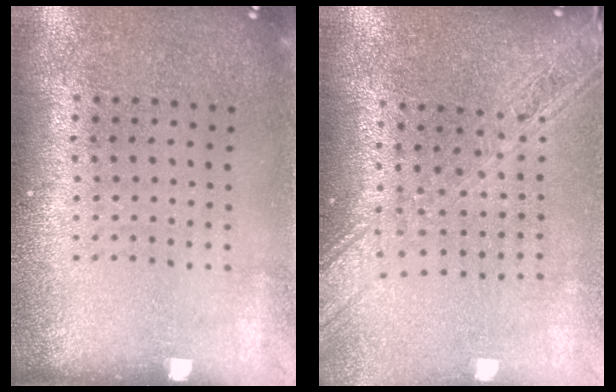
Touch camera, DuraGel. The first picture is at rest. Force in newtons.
{"total": 2.2, "press": 1.8, "slide": 1.2}